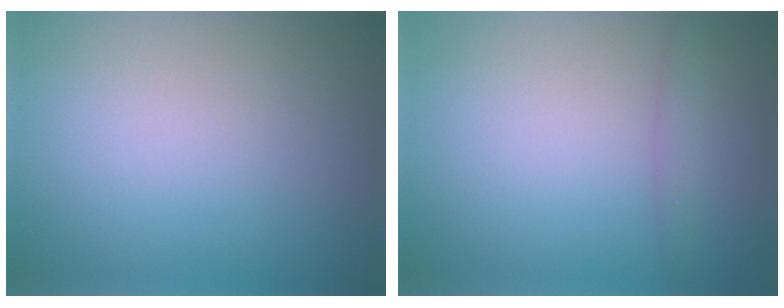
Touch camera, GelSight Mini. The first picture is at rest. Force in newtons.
{"total": 1.1, "press": 1.0, "slide": 0.1}